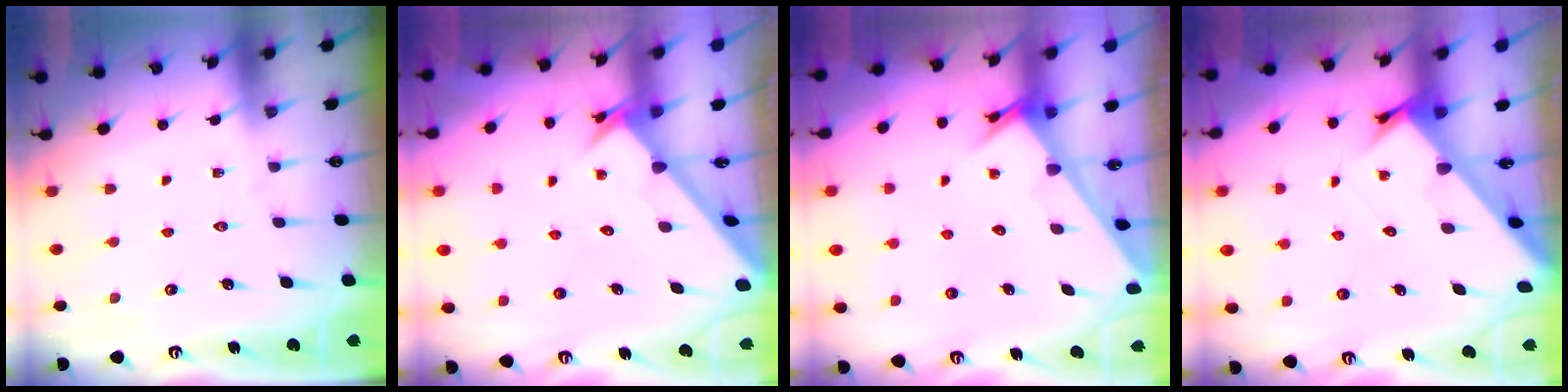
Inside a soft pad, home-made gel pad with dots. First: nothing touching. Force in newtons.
{"total": 2.6, "press": 2.6, "slide": 0.2}
{"total": 2.4, "press": 2.4, "slide": 0.1}
{"total": 2.8, "press": 2.8, "slide": 0.3}